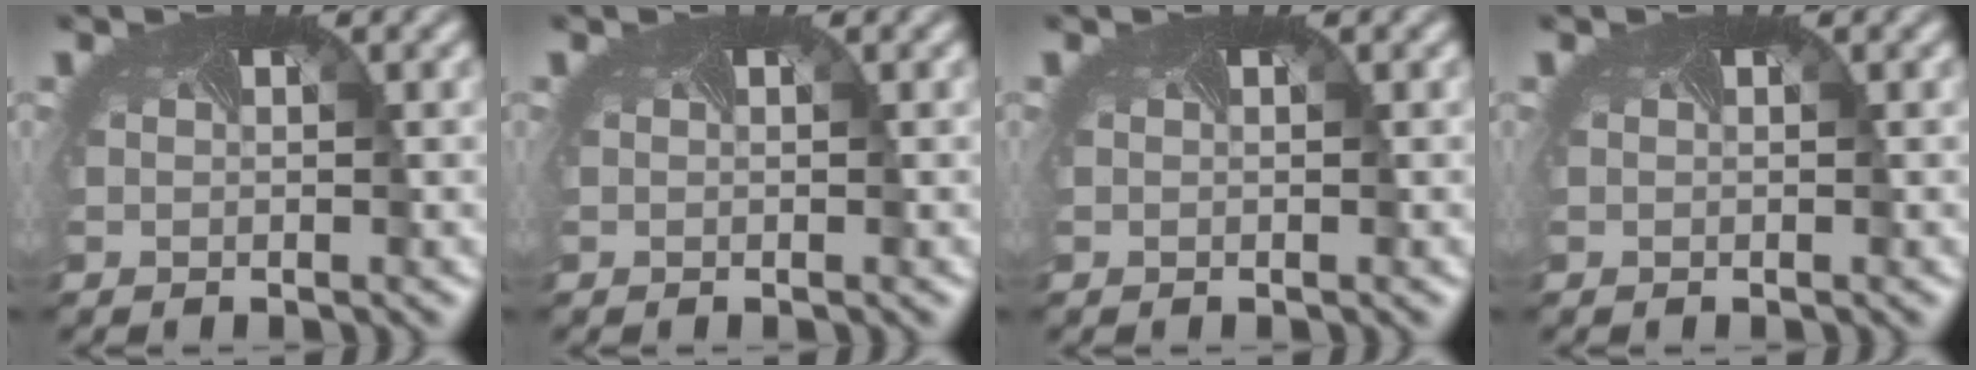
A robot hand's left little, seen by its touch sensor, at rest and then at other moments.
{"total": 0.0}
{"total": 0.0}
{"total": 0.0}